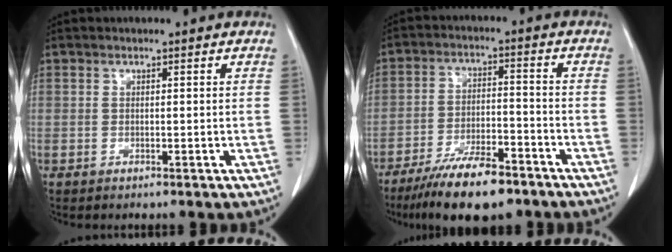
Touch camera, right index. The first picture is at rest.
{"total": 11.8, "force": [-9.0, 2.9, 7.1], "torque": [-0.124, -0.014, -0.154]}